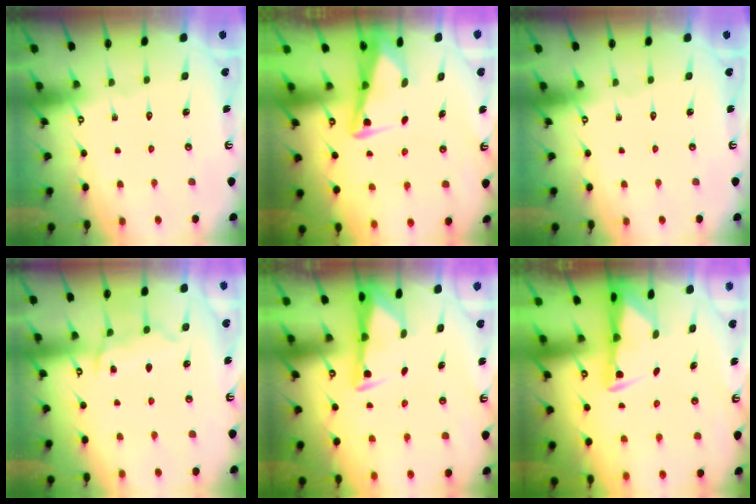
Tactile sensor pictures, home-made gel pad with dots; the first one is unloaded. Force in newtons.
{"total": 3.5, "press": 3.4, "slide": 0.8}
{"total": 0.0}
{"total": 9.8, "press": 9.7, "slide": 1.2}
{"total": 3.1, "press": 3.1, "slide": 0.4}
{"total": 3.0, "press": 2.9, "slide": 0.5}